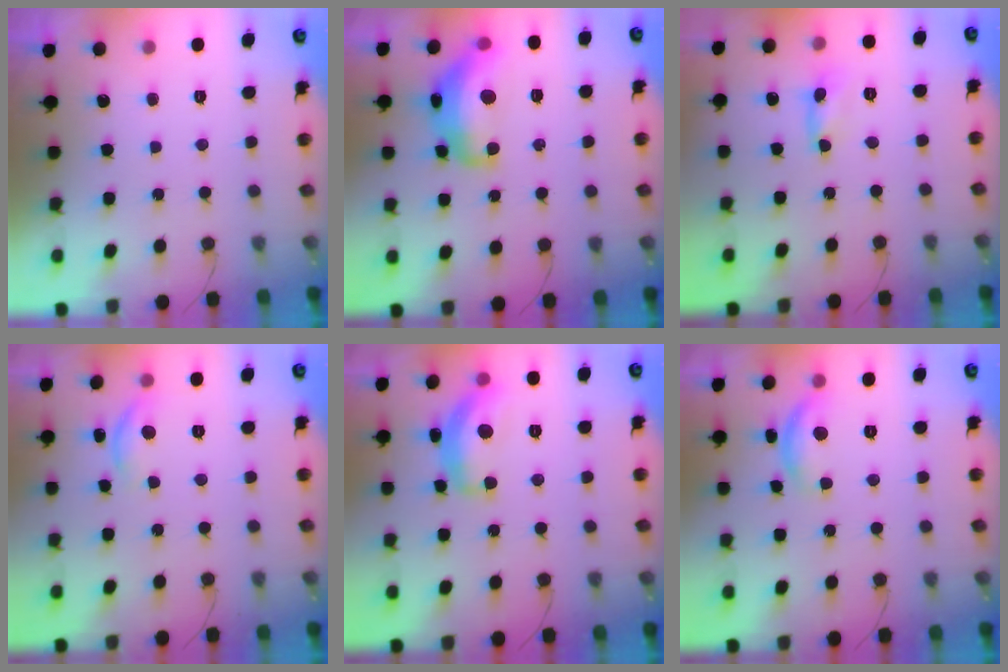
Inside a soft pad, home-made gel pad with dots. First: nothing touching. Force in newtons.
{"total": 14.8, "press": 14.7, "slide": 1.3}
{"total": 0.8, "press": 0.7, "slide": 0.1}
{"total": 7.0, "press": 7.0, "slide": 0.6}
{"total": 14.5, "press": 14.5, "slide": 0.8}
{"total": 10.6, "press": 10.6, "slide": 0.6}